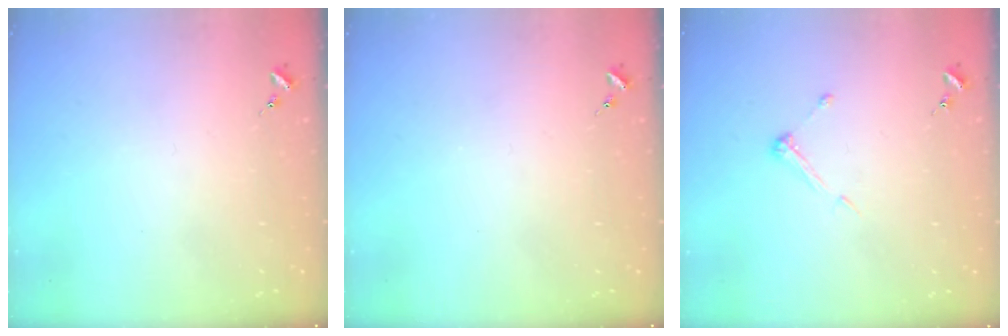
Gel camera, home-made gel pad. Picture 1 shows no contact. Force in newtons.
{"total": 0.0}
{"total": 5.7, "press": 5.7, "slide": 0.4}